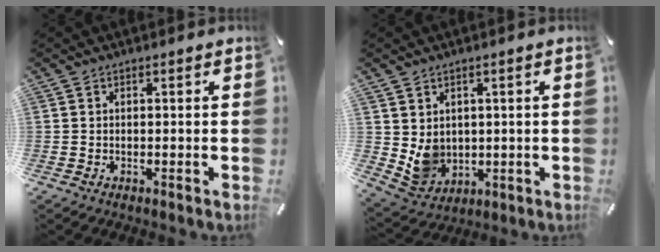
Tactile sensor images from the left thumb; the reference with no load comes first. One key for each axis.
{"total": 7.0, "fx": 1.9, "fy": 6.5, "fz": 1.8, "tx": -0.045, "ty": -0.018, "tz": 0.040}